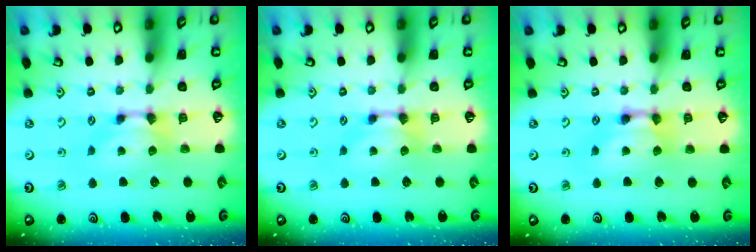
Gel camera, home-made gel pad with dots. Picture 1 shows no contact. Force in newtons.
{"total": 0.0}
{"total": 2.1, "press": 2.1, "slide": 0.1}